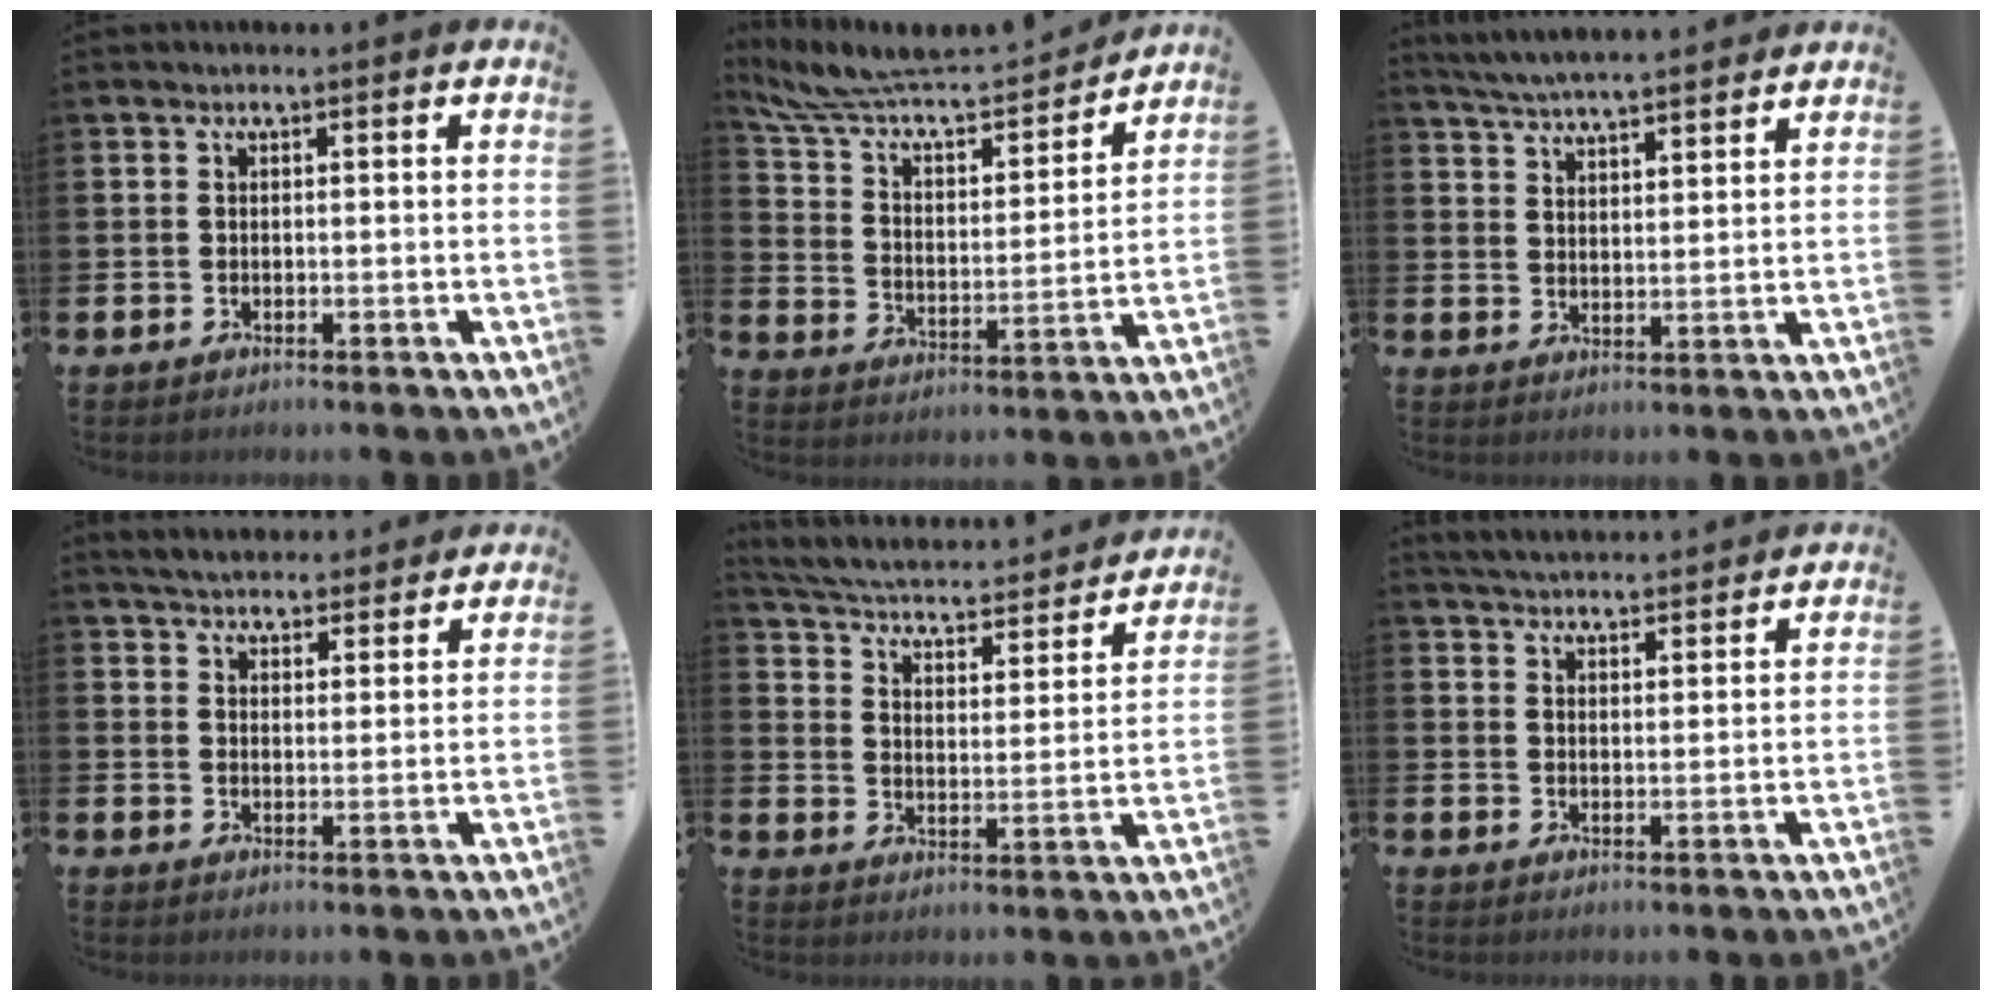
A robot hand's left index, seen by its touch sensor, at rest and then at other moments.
{"total": 9.9, "force": [9.3, 2.2, 2.5], "torque": [-0.096, -0.065, 0.159]}
{"total": 5.5, "force": [5.4, 0.1, 0.9], "torque": [-0.040, -0.027, 0.098]}
{"total": 5.0, "force": [4.9, 0.9, 0.3], "torque": [-0.020, -0.032, 0.085]}
{"total": 4.4, "force": [4.0, 1.1, 1.4], "torque": [-0.053, -0.037, 0.058]}
{"total": 4.6, "force": [4.6, 0.2, 0.1], "torque": [-0.012, -0.030, 0.083]}